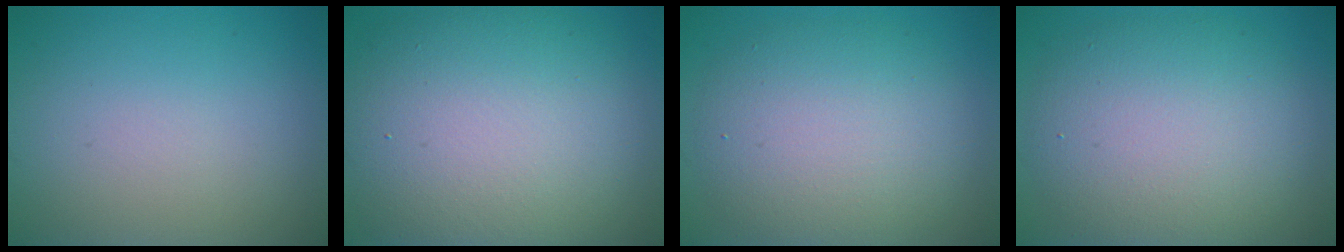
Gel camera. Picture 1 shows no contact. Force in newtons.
{"total": 13.4, "press": 13.4, "slide": 0.5}
{"total": 7.4, "press": 7.4, "slide": 0.4}
{"total": 8.8, "press": 8.8, "slide": 0.7}